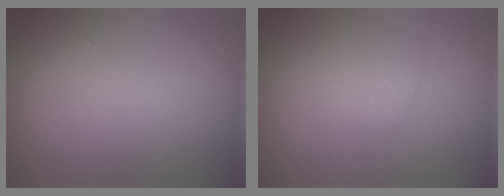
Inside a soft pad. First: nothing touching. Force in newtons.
{"total": 1.6, "press": 1.6, "slide": 0.0}